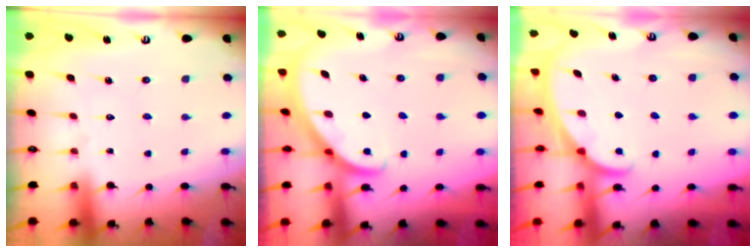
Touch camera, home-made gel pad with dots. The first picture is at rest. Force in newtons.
{"total": 2.8, "press": 2.8, "slide": 0.2}
{"total": 1.9, "press": 1.9, "slide": 0.1}